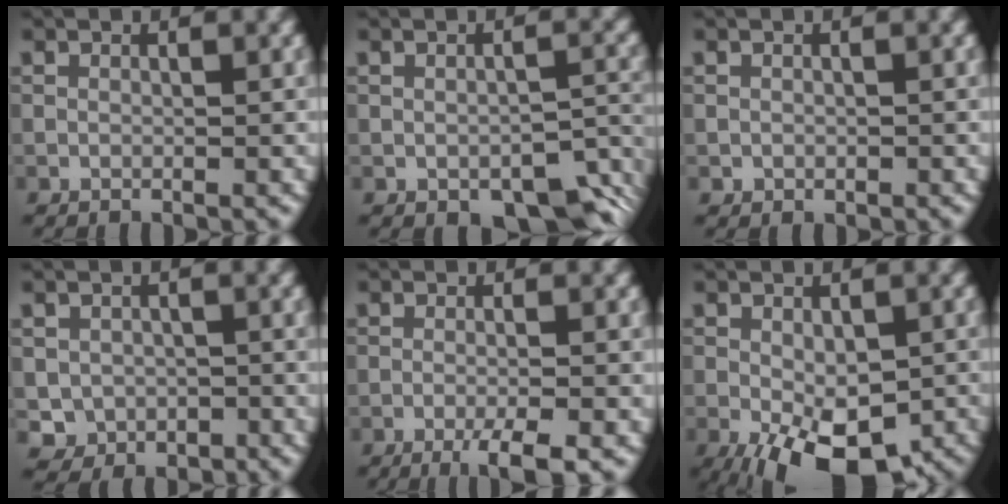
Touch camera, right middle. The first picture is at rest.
{"total": 5.9, "force": [-3.7, 2.7, 3.7], "torque": [-0.039, -0.019, -0.039]}
{"total": 0.5, "force": [-0.1, 0.5, 0.0], "torque": [0.004, -0.005, -0.002]}
{"total": 2.8, "force": [-0.6, 2.6, 0.7], "torque": [-0.006, -0.010, -0.008]}
{"total": 3.5, "force": [-2.0, 0.5, 2.8], "torque": [-0.046, 0.002, -0.039]}
{"total": 10.3, "force": [-4.5, 5.1, 7.7], "torque": [-0.137, -0.033, -0.054]}